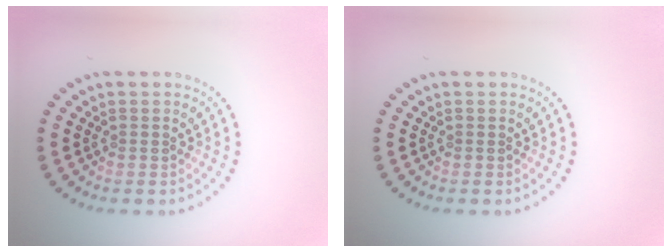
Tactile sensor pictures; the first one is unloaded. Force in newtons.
{"total": 0.0}